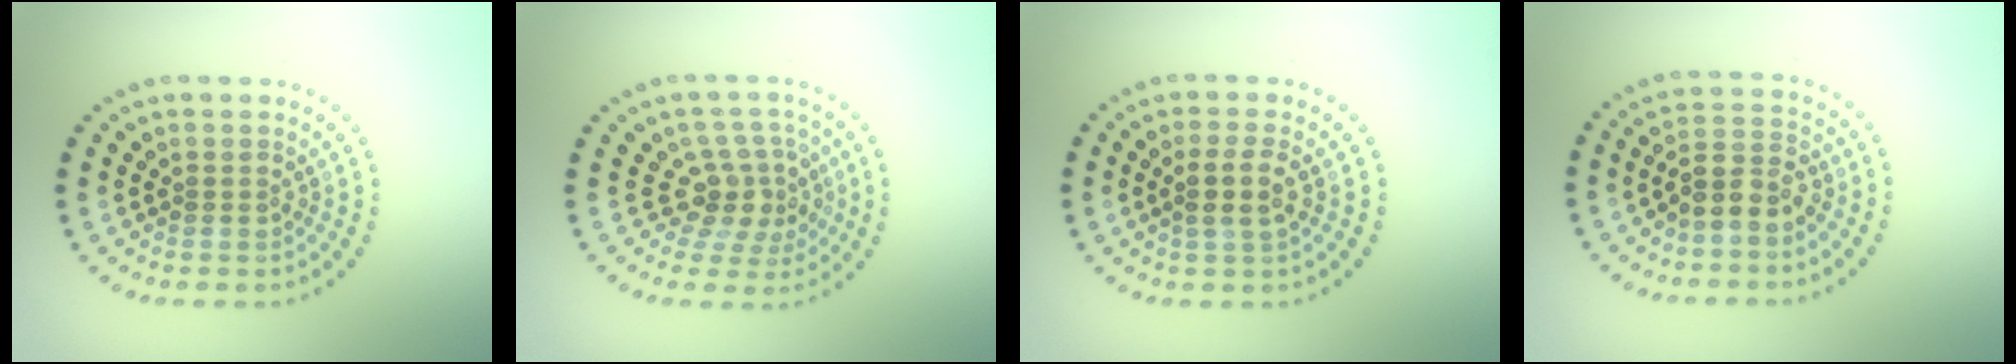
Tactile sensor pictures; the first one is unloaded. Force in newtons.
{"total": 3.8, "press": 2.8, "slide": 2.5}
{"total": 2.3, "press": 2.0, "slide": 1.0}
{"total": 3.1, "press": 2.9, "slide": 1.2}